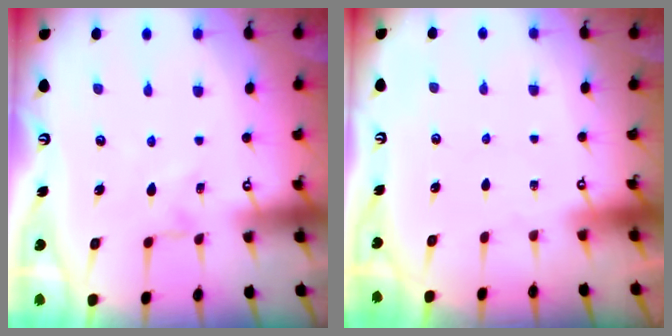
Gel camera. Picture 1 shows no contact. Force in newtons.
{"total": 0.0}